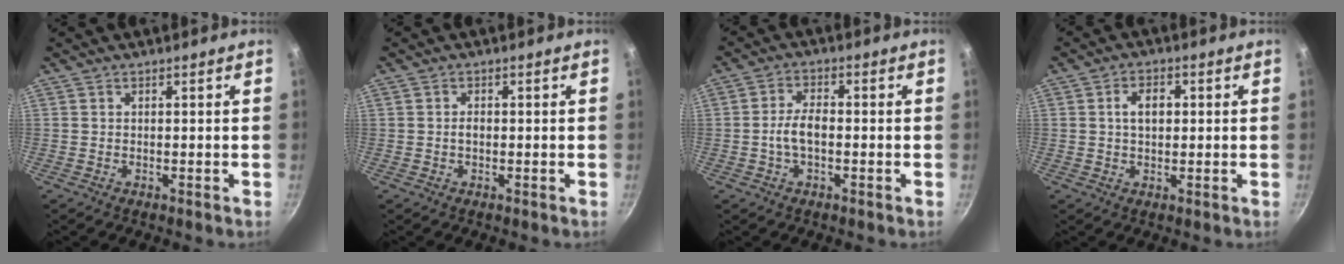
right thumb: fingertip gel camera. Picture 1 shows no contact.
{"total": 1.2, "force": [-0.1, 0.8, 0.9], "torque": [-0.015, 0.004, -0.003]}
{"total": 5.0, "force": [-0.9, 2.6, 4.2], "torque": [-0.076, 0.021, -0.021]}
{"total": 4.4, "force": [0.6, 2.9, 3.3], "torque": [-0.039, 0.010, 0.009]}